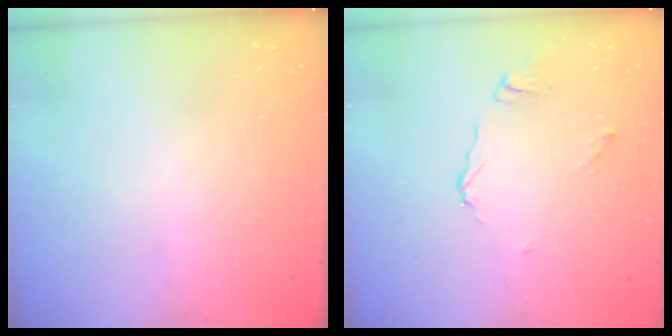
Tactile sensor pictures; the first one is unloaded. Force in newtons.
{"total": 5.4, "press": 5.4, "slide": 0.4}